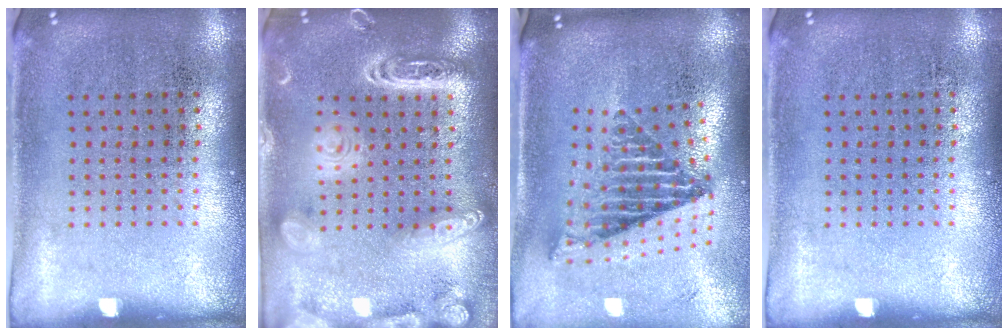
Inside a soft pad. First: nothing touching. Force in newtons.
{"total": 3.3, "press": 3.3, "slide": 0.2}
{"total": 2.7, "press": 1.7, "slide": 2.1}
{"total": 0.0}